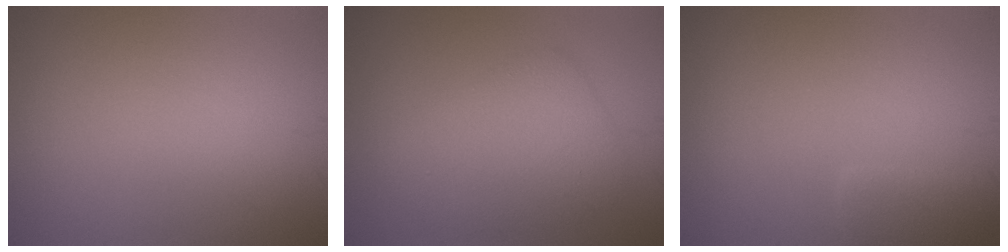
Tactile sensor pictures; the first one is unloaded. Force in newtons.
{"total": 4.6, "press": 4.6, "slide": 0.2}
{"total": 1.7, "press": 1.7, "slide": 0.2}